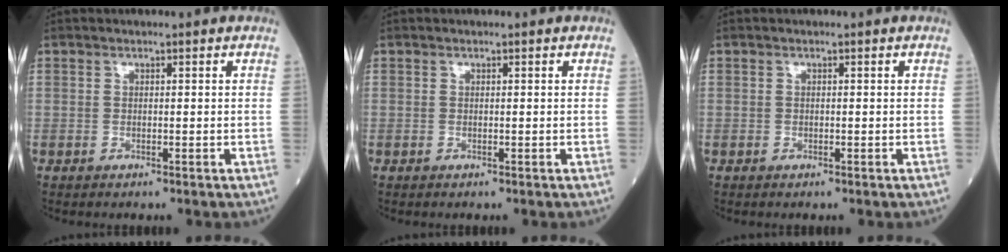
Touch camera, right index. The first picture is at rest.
{"total": 0.0}
{"total": 0.0}